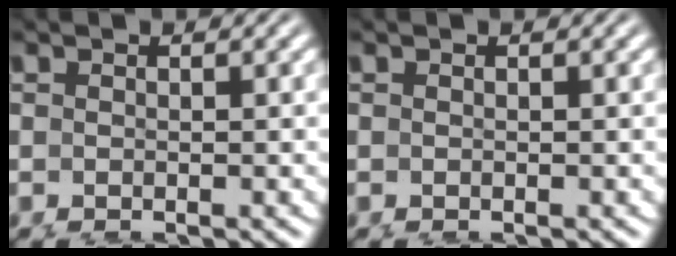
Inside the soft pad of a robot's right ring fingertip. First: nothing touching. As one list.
[{"total": 0.0}]